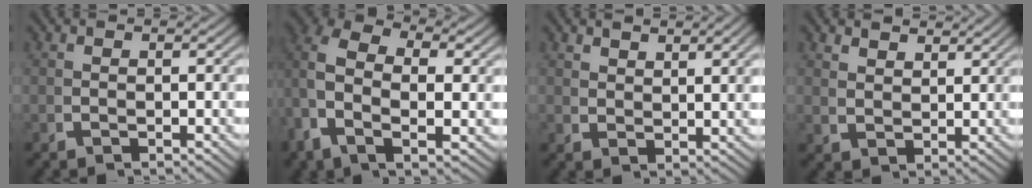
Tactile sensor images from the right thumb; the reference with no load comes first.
{"total": 6.9, "force": [1.1, 3.9, 5.7], "torque": [-0.143, -0.022, 0.021]}
{"total": 2.2, "force": [2.1, 0.0, 0.7], "torque": [-0.004, 0.003, 0.049]}
{"total": 3.1, "force": [2.9, 0.8, 0.7], "torque": [-0.006, 0.001, 0.061]}